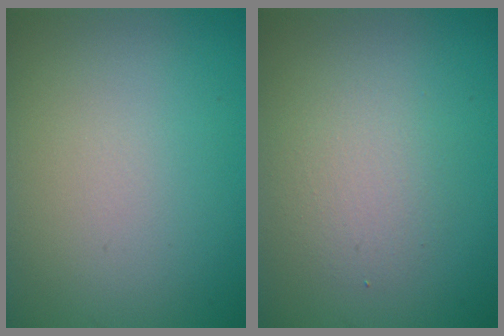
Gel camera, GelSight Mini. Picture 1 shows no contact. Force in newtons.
{"total": 2.4, "press": 2.4, "slide": 0.0}